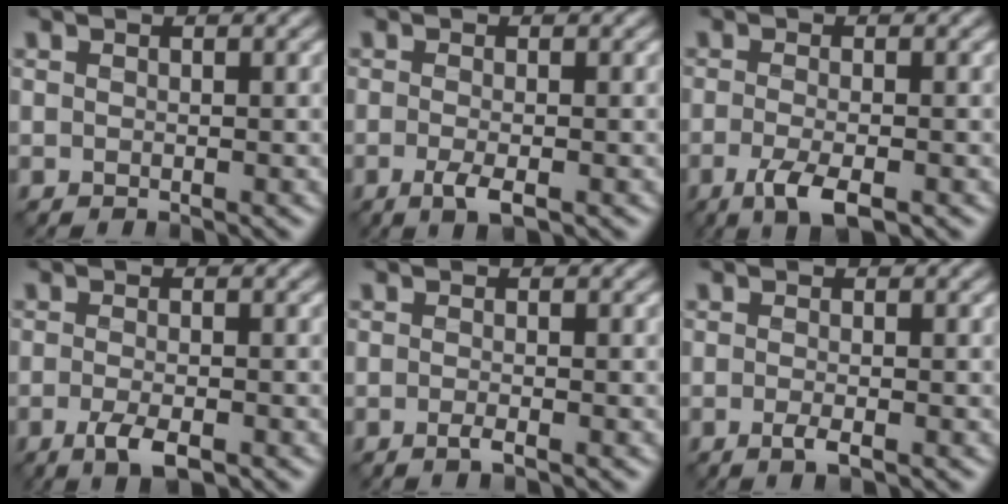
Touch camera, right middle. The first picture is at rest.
{"total": 2.2, "force": [-0.9, 0.5, 1.9], "torque": [-0.039, -0.007, -0.019]}
{"total": 3.4, "force": [-1.7, 0.9, 2.8], "torque": [-0.059, -0.008, -0.036]}
{"total": 2.9, "force": [-1.5, 0.9, 2.3], "torque": [-0.049, -0.007, -0.028]}
{"total": 1.1, "force": [-0.5, 0.2, 0.9], "torque": [-0.015, -0.003, -0.012]}
{"total": 1.4, "force": [-0.6, 0.3, 1.2], "torque": [-0.024, -0.007, -0.014]}